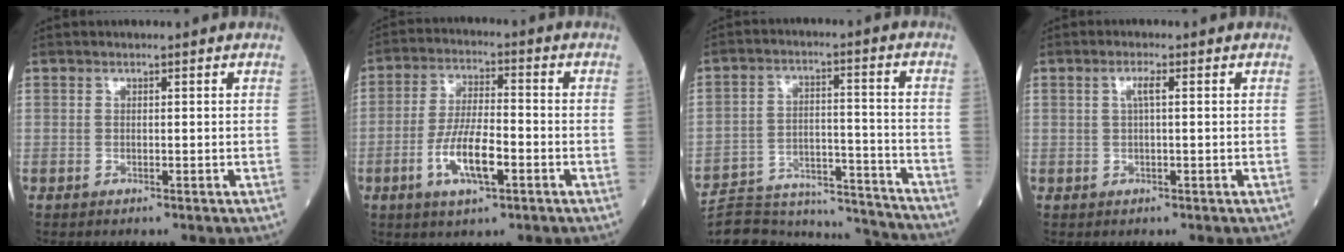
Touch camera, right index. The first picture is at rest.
{"total": 8.6, "force": [-3.2, 2.1, 7.7], "torque": [-0.154, -0.001, -0.059]}
{"total": 21.0, "force": [-20.4, 3.1, 4.0], "torque": [-0.087, 0.015, -0.292]}
{"total": 1.8, "force": [0.4, 0.2, 1.7], "torque": [-0.034, 0.005, 0.006]}